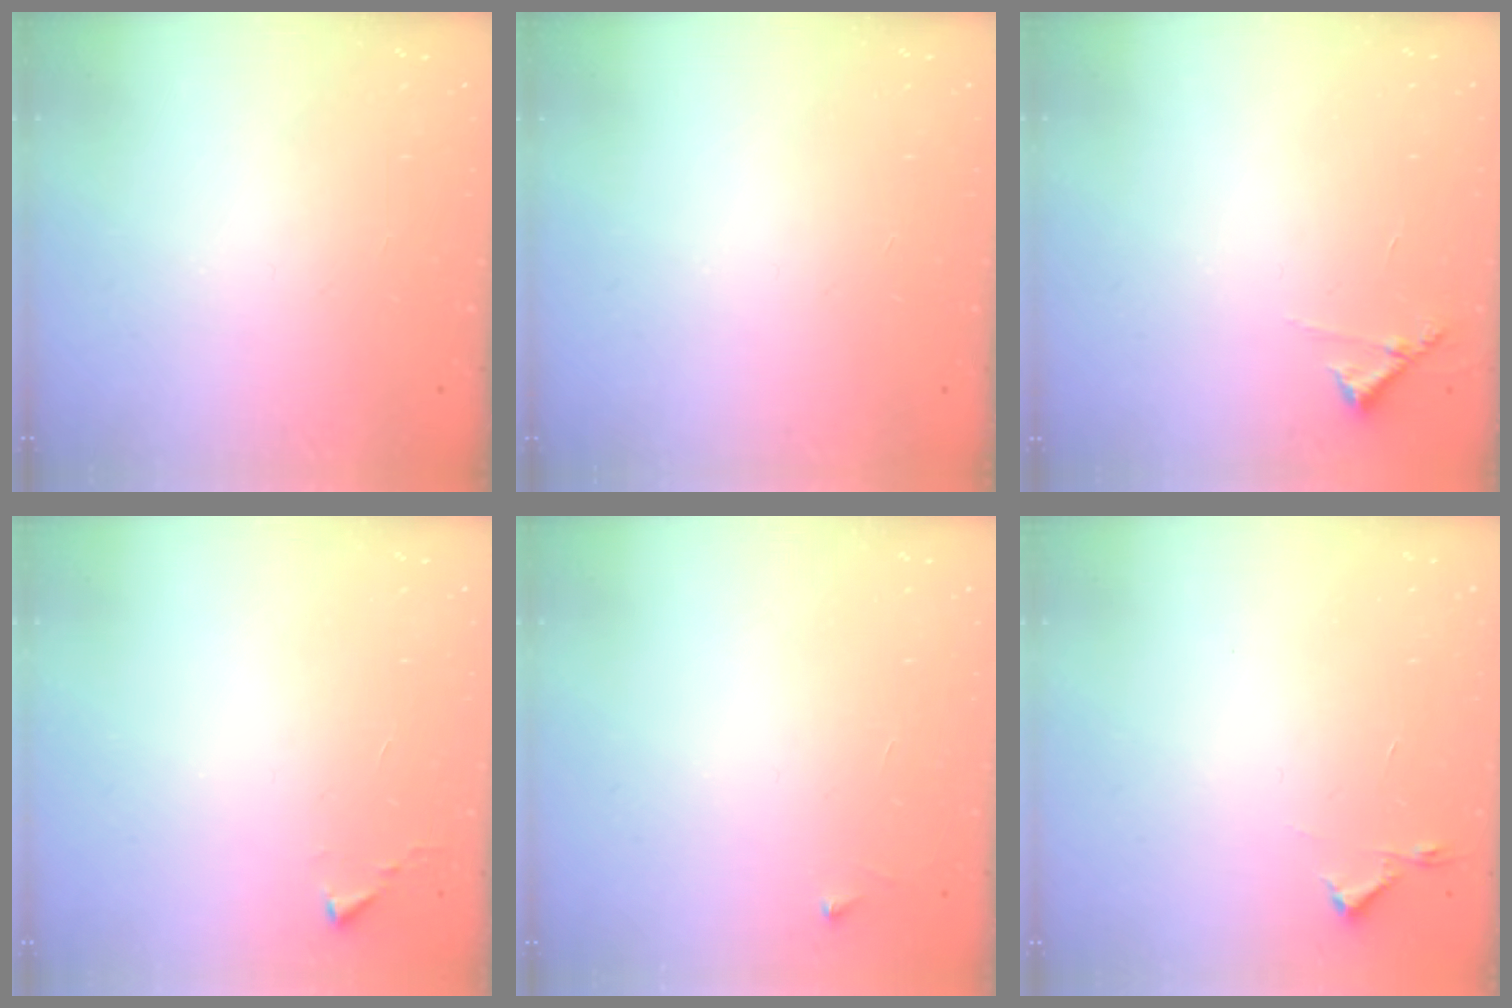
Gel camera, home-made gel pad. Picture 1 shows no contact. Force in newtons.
{"total": 0.0}
{"total": 5.7, "press": 5.7, "slide": 0.3}
{"total": 2.7, "press": 2.7, "slide": 0.5}
{"total": 2.5, "press": 2.5, "slide": 0.3}
{"total": 2.7, "press": 2.6, "slide": 0.4}